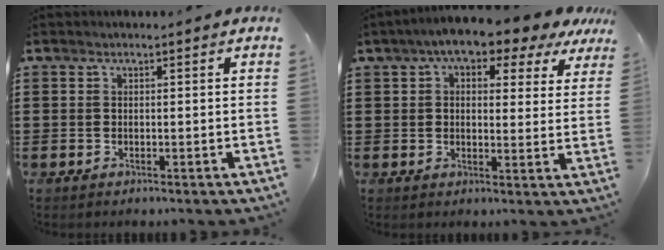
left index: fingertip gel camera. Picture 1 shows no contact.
{"total": 6.4, "force": [4.8, 1.8, 3.9], "torque": [-0.077, -0.015, 0.078]}